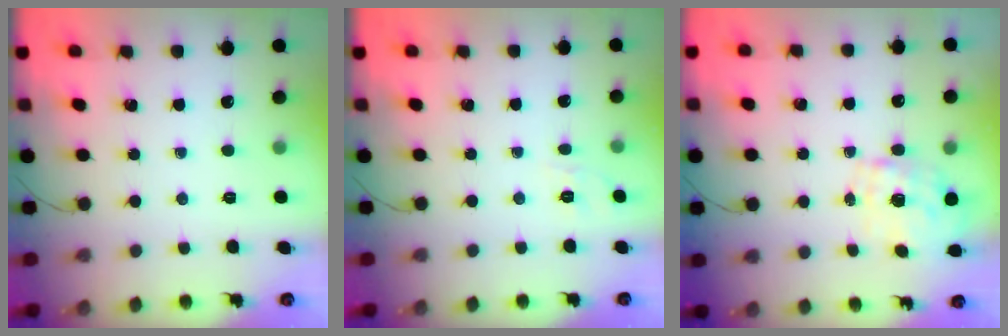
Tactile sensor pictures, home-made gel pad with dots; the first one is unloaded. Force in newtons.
{"total": 3.5, "press": 3.1, "slide": 1.7}
{"total": 1.6, "press": 1.4, "slide": 0.8}